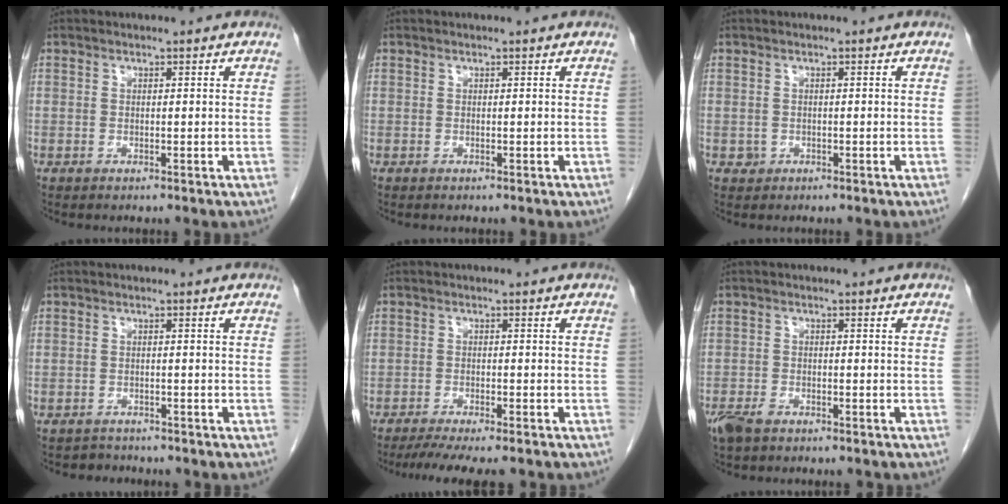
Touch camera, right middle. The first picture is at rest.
{"total": 0.0}
{"total": 0.8, "force": [-0.2, 0.8, 0.1], "torque": [0.000, 0.004, -0.002]}
{"total": 2.1, "force": [-1.8, 0.7, -0.7], "torque": [0.007, -0.002, -0.030]}
{"total": 8.5, "force": [-7.2, 0.7, 4.4], "torque": [-0.062, -0.013, -0.108]}
{"total": 4.3, "force": [-3.2, 1.9, 2.1], "torque": [-0.045, -0.006, -0.052]}